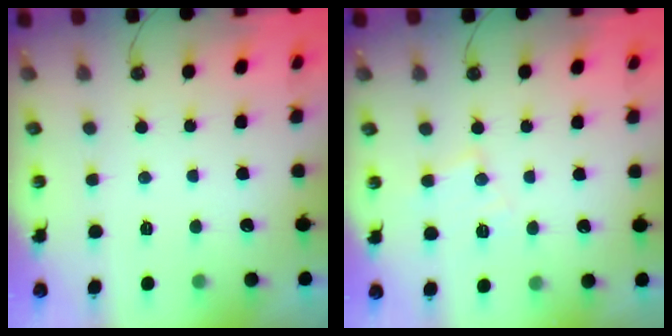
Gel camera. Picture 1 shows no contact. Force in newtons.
{"total": 8.9, "press": 8.9, "slide": 0.6}